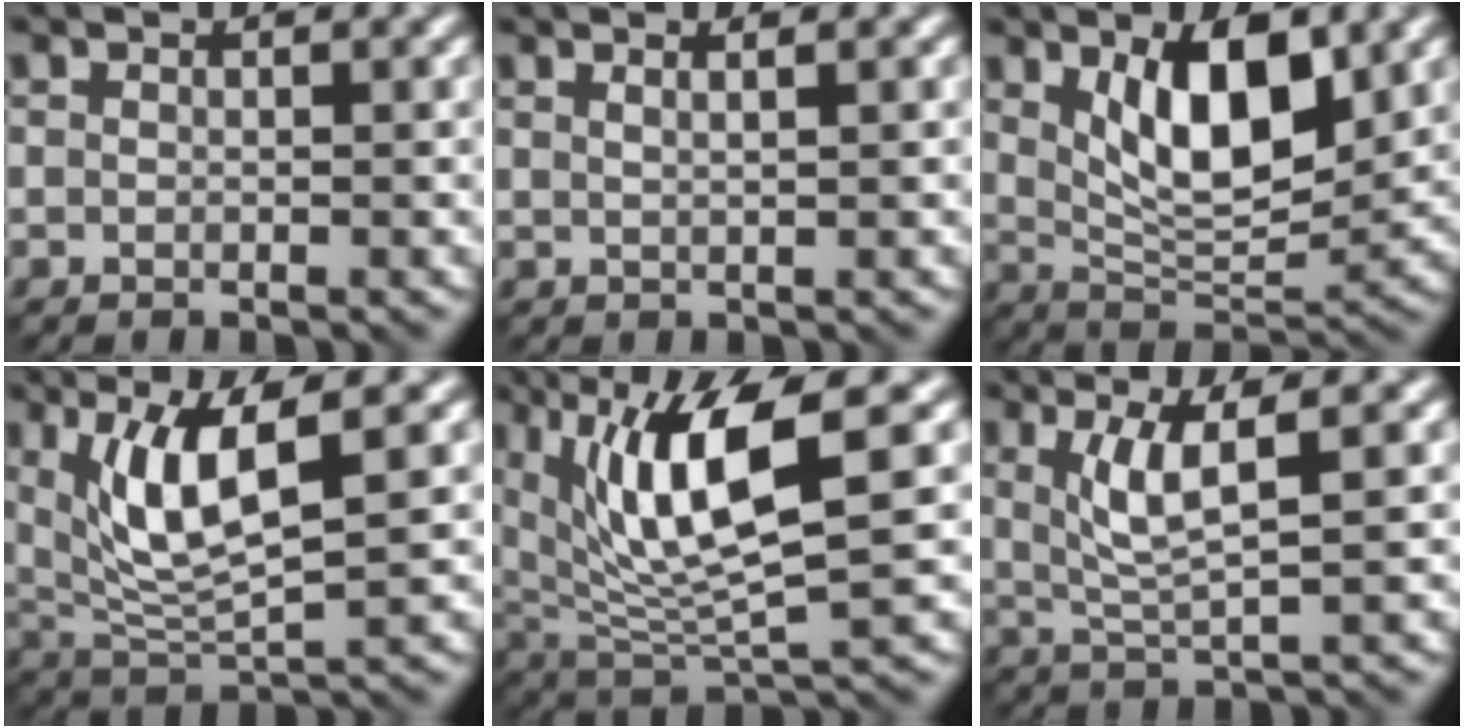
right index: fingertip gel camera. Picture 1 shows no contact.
{"total": 2.5, "force": [1.3, 1.1, 1.9], "torque": [-0.004, 0.005, -0.007]}
{"total": 7.8, "force": [2.6, 3.1, 6.7], "torque": [-0.117, -0.009, 0.048]}
{"total": 6.9, "force": [2.5, 1.8, 6.2], "torque": [-0.122, -0.009, 0.055]}
{"total": 9.4, "force": [3.5, 2.6, 8.3], "torque": [-0.159, -0.005, 0.068]}
{"total": 4.5, "force": [1.5, 0.8, 4.2], "torque": [-0.084, -0.002, 0.035]}